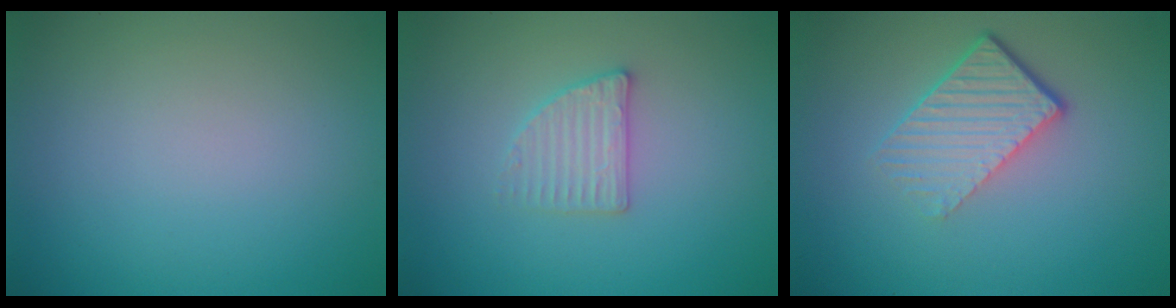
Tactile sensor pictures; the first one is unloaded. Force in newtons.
{"total": 2.3, "press": 2.2, "slide": 0.5}
{"total": 4.5, "press": 2.8, "slide": 3.5}